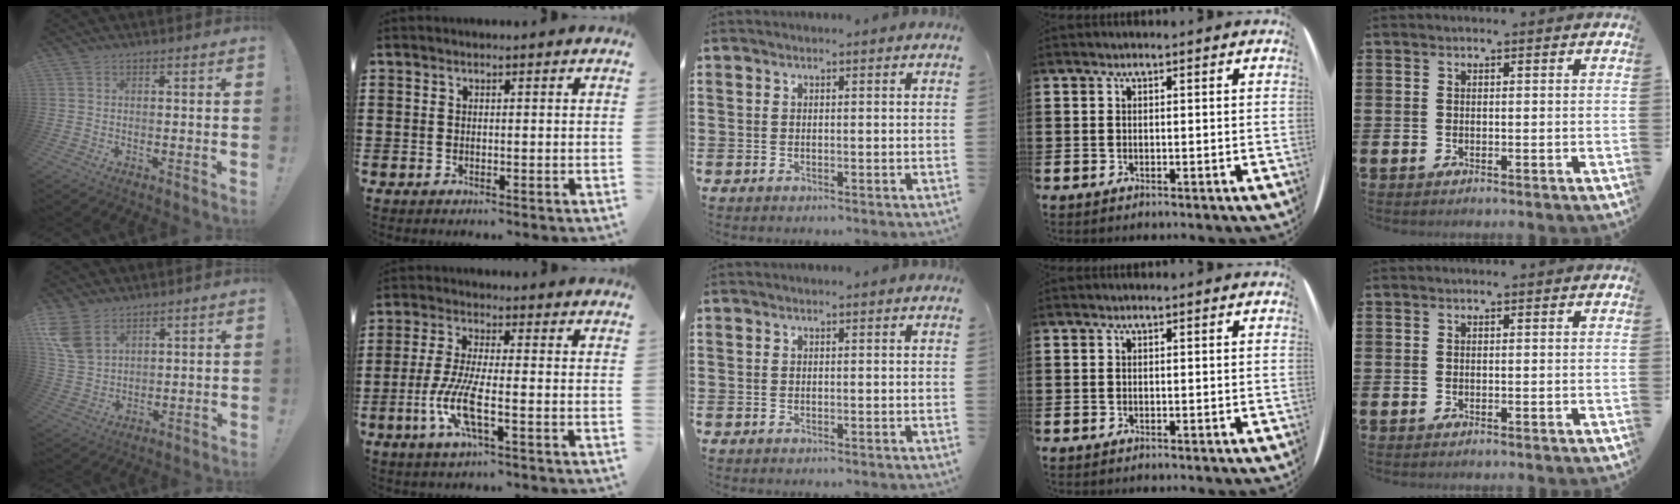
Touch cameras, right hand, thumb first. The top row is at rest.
{"thumb": {"total": 9.0, "force": [5.4, 5.5, 4.7], "torque": [-0.098, -0.017, 0.110]}, "index": {"total": 8.1, "force": [-2.8, 1.8, 7.4], "torque": [-0.163, -0.016, -0.058]}}